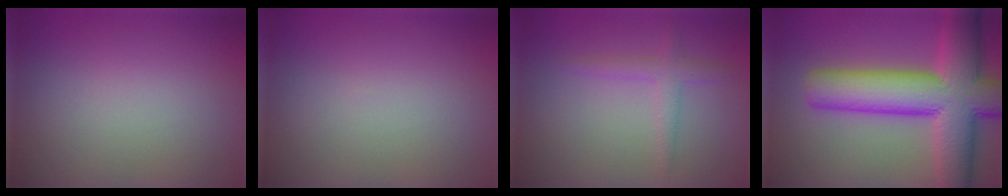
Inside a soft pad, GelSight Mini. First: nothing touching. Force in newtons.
{"total": 0.0}
{"total": 1.8, "press": 1.7, "slide": 0.1}
{"total": 12.2, "press": 12.2, "slide": 0.6}